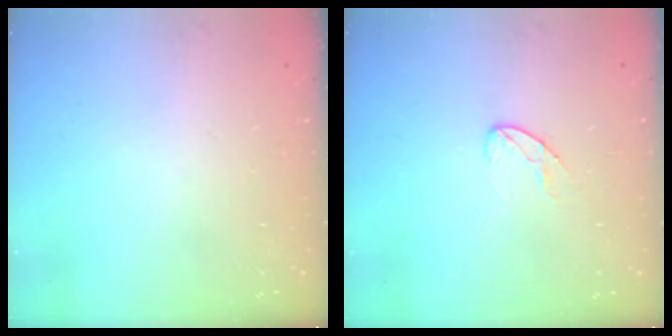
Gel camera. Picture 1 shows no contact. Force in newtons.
{"total": 6.0, "press": 6.0, "slide": 0.4}